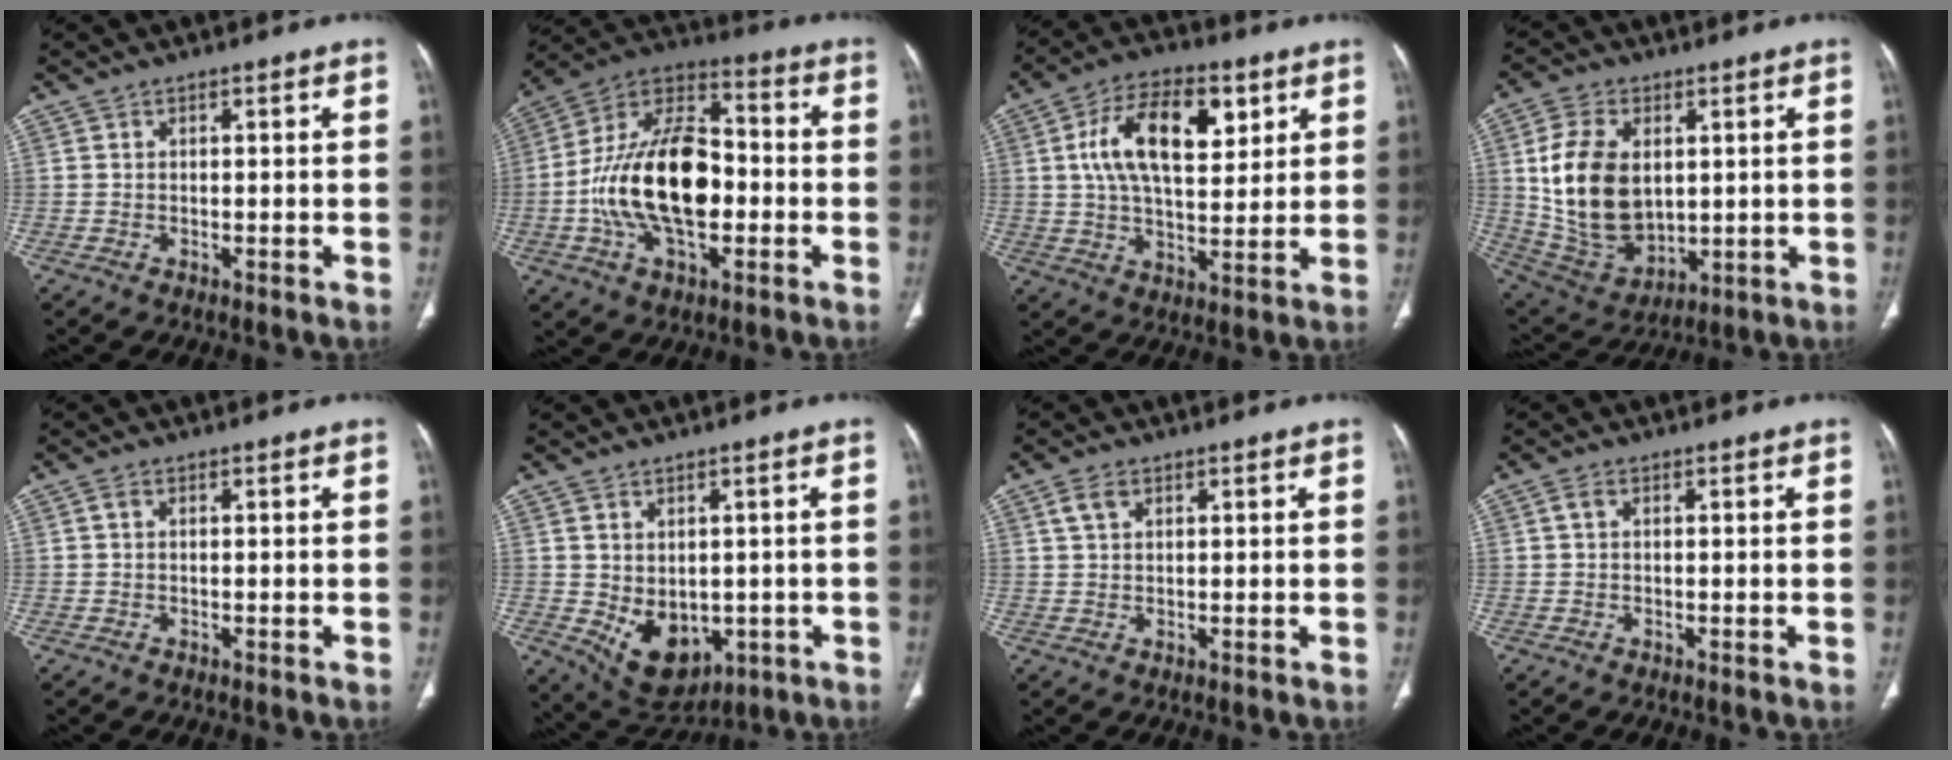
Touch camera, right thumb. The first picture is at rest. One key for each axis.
{"total": 21.5, "fx": -2.9, "fy": 12.1, "fz": 17.5, "tx": -0.300, "ty": 0.036, "tz": -0.051}
{"total": 16.2, "fx": 5.3, "fy": 8.3, "fz": 12.8, "tx": -0.196, "ty": -0.005, "tz": 0.091}
{"total": 17.1, "fx": 2.5, "fy": 11.1, "fz": 12.7, "tx": -0.225, "ty": -0.014, "tz": 0.067}
{"total": 0.7, "fx": 0.2, "fy": 0.4, "fz": 0.5, "tx": -0.014, "ty": 0.002, "tz": 0.002}
{"total": 9.9, "fx": -1.9, "fy": 7.0, "fz": 6.7, "tx": -0.081, "ty": -0.005, "tz": 0.001}
{"total": 2.8, "fx": 1.4, "fy": 1.7, "fz": 1.7, "tx": -0.034, "ty": 0.003, "tz": 0.032}
{"total": 1.2, "fx": 0.3, "fy": 0.8, "fz": 0.9, "tx": -0.021, "ty": 0.004, "tz": 0.006}